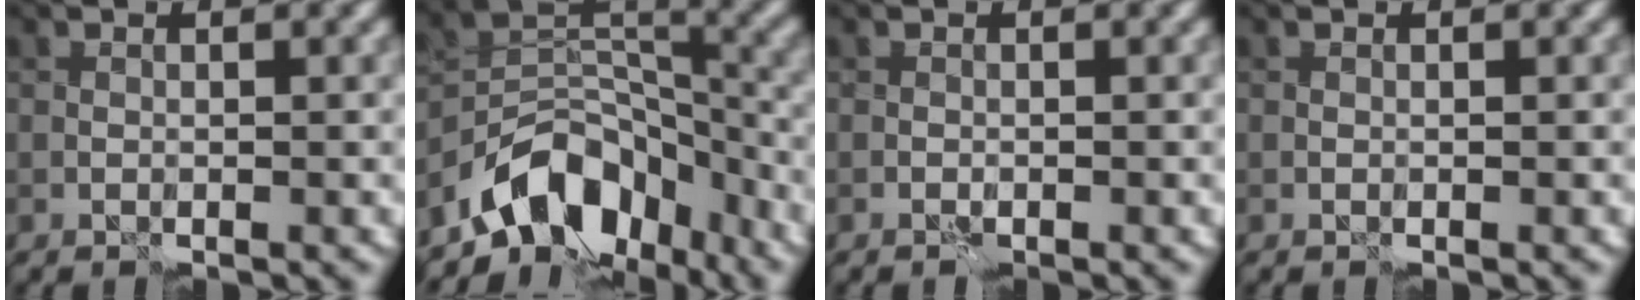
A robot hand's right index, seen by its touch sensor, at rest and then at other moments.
{"total": 9.1, "force": [-6.1, 5.5, 4.0], "torque": [-0.035, -0.002, -0.109]}
{"total": 0.0}
{"total": 0.0}